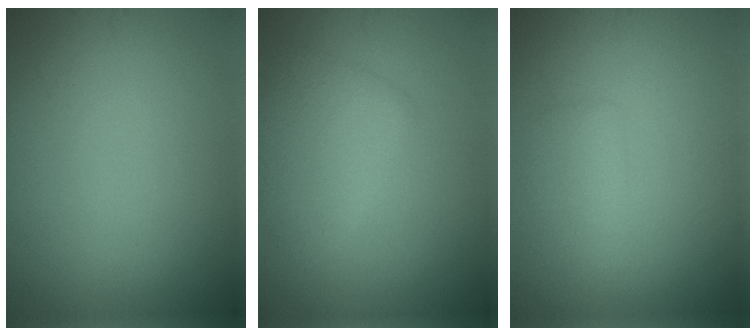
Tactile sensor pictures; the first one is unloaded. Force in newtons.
{"total": 3.9, "press": 3.9, "slide": 0.1}
{"total": 1.7, "press": 1.7, "slide": 0.2}